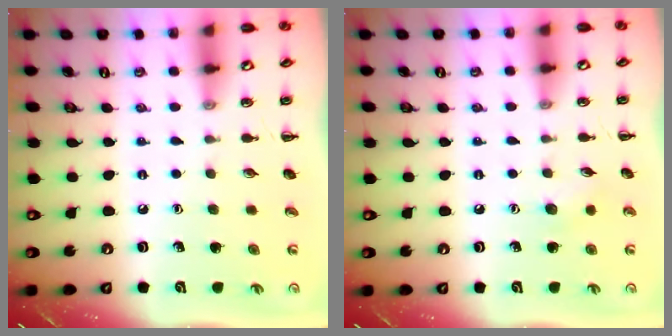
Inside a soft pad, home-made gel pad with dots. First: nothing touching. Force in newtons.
{"total": 5.3, "press": 5.2, "slide": 1.3}